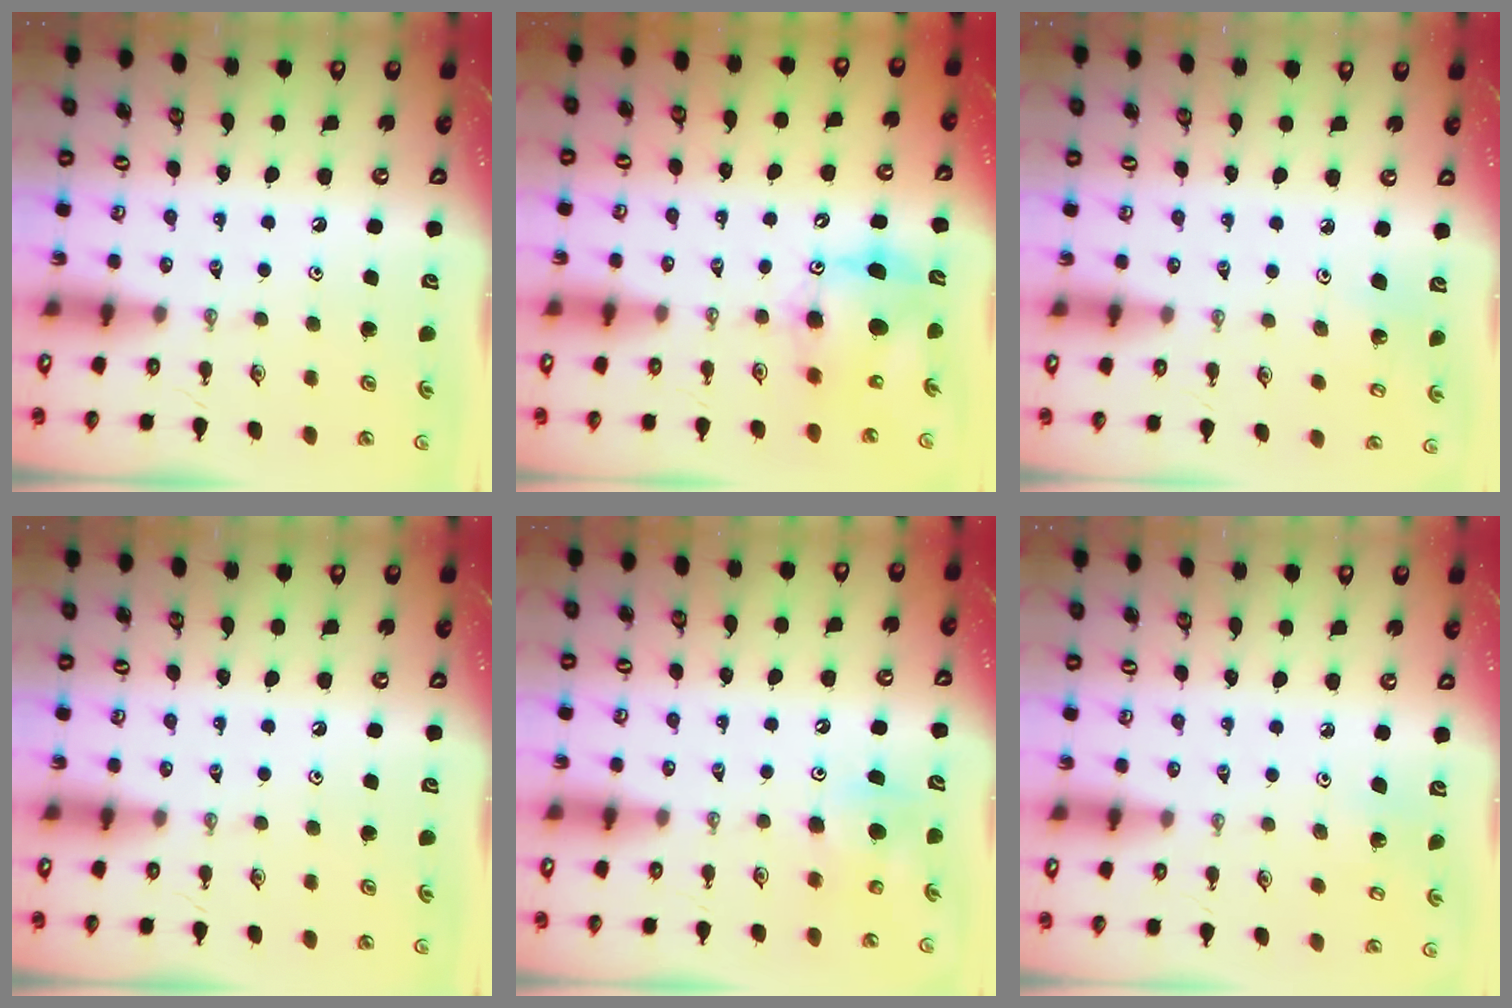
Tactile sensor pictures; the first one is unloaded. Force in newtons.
{"total": 9.1, "press": 9.0, "slide": 0.6}
{"total": 2.7, "press": 2.6, "slide": 1.0}
{"total": 0.0}
{"total": 5.5, "press": 5.4, "slide": 0.9}
{"total": 2.8, "press": 2.8, "slide": 0.2}